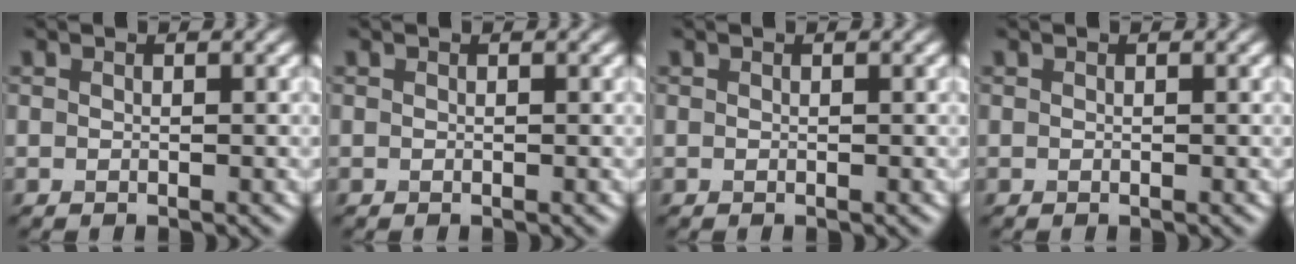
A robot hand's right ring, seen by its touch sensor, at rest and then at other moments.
{"total": 0.0}
{"total": 0.0}
{"total": 0.0}